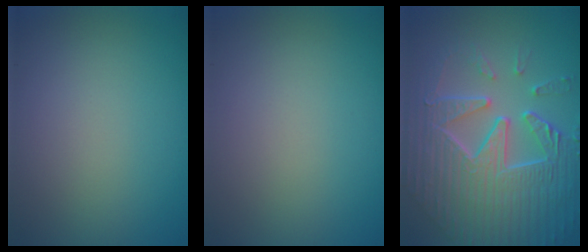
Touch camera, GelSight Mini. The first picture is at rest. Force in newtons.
{"total": 0.0}
{"total": 9.4, "press": 6.4, "slide": 6.9}